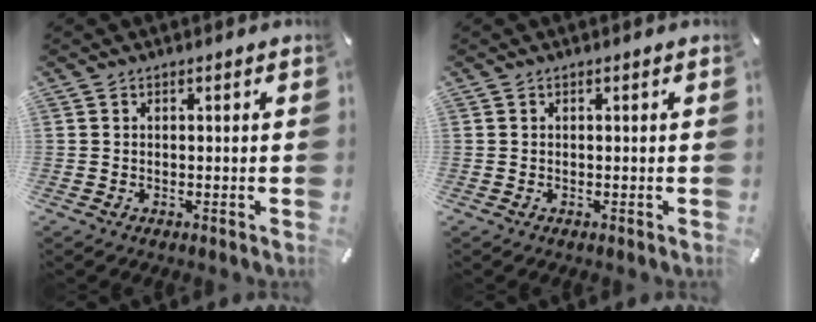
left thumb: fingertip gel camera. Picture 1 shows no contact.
{"total": 0.0}